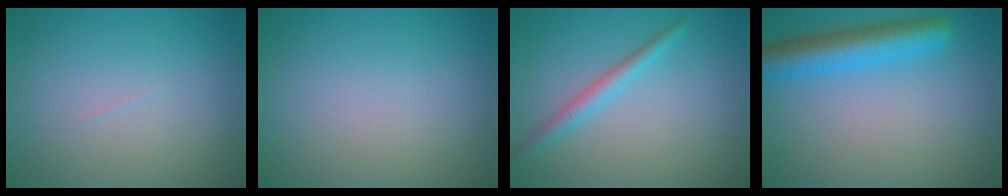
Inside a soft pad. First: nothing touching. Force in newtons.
{"total": 0.0}
{"total": 2.0, "press": 1.9, "slide": 0.1}
{"total": 5.4, "press": 5.4, "slide": 0.3}